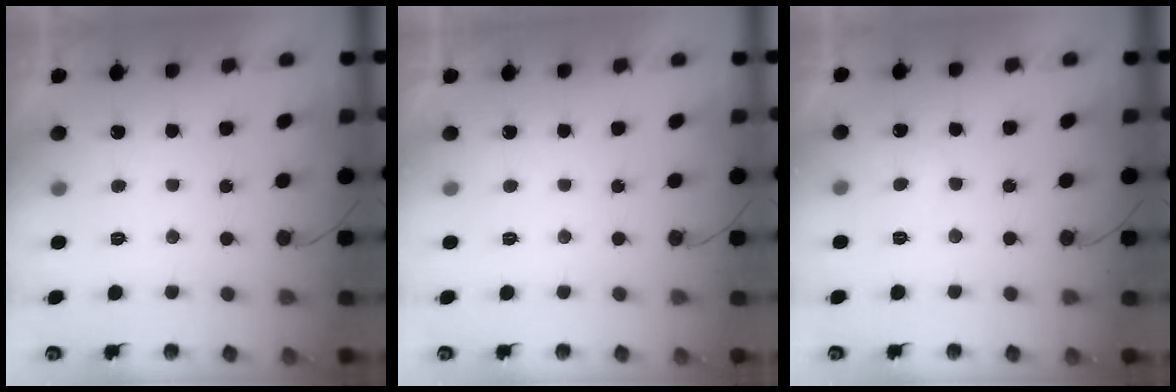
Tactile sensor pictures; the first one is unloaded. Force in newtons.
{"total": 1.6, "press": 1.6, "slide": 0.0}
{"total": 5.3, "press": 5.2, "slide": 0.4}